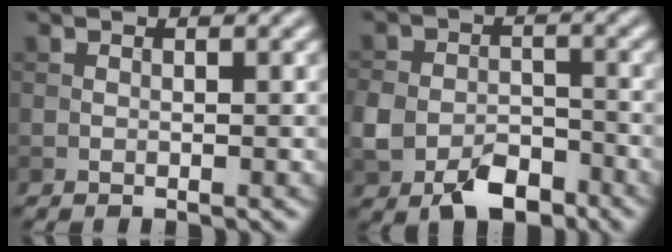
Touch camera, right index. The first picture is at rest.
{"total": 6.4, "force": [-3.3, 4.0, 3.7], "torque": [-0.071, -0.007, -0.064]}